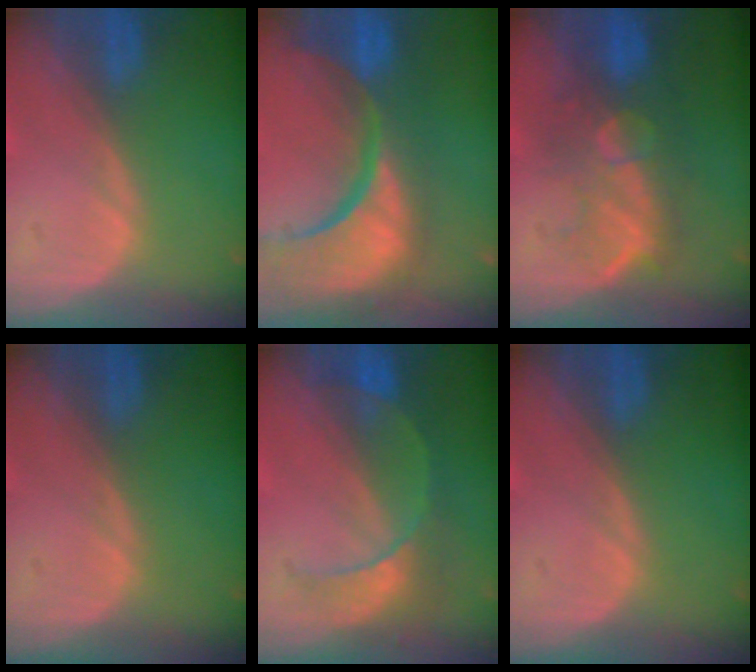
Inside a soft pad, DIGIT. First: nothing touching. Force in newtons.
{"total": 15.4, "press": 12.1, "slide": 9.6}
{"total": 9.0, "press": 8.5, "slide": 3.0}
{"total": 0.0}
{"total": 7.9, "press": 6.9, "slide": 3.8}
{"total": 0.0}